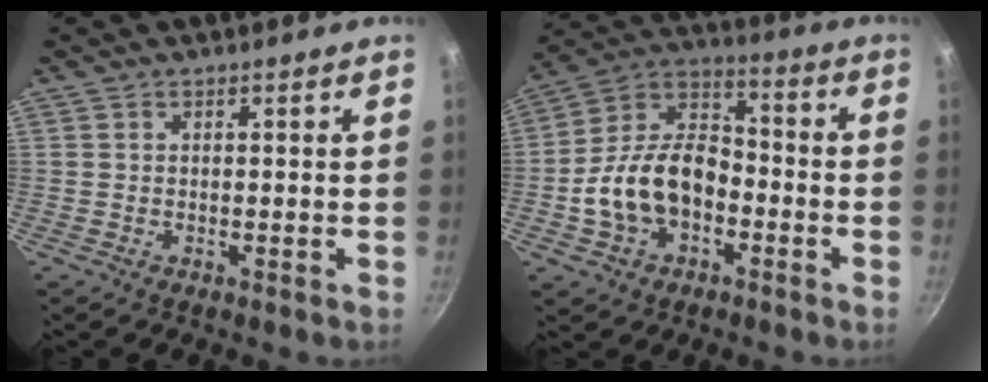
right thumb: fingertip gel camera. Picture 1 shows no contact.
{"total": 15.7, "force": [-4.2, 10.5, 10.9], "torque": [-0.170, 0.049, -0.089]}